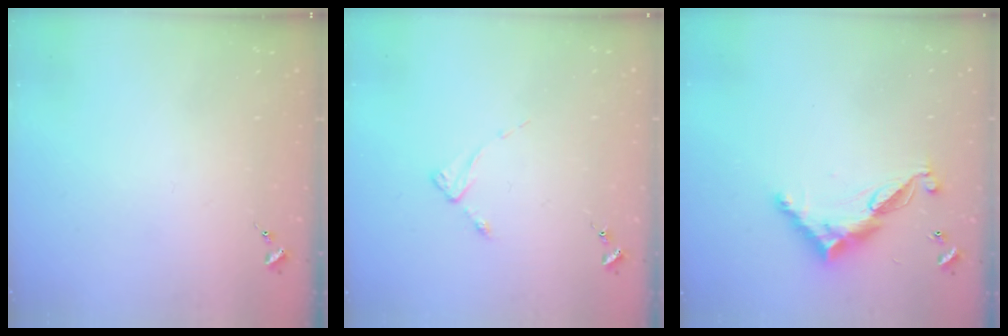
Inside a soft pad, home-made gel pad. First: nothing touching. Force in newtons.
{"total": 2.5, "press": 2.5, "slide": 0.3}
{"total": 11.6, "press": 11.6, "slide": 0.3}